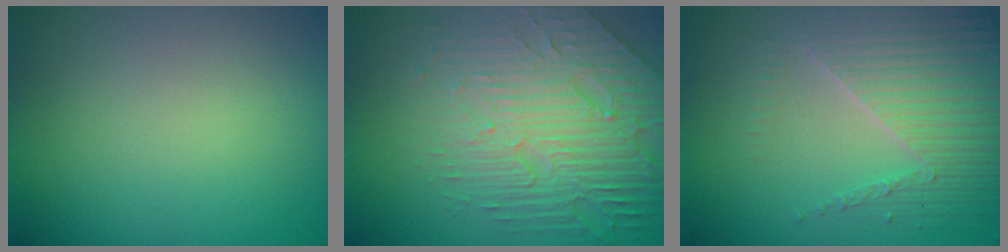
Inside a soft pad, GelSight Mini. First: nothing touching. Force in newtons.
{"total": 6.3, "press": 5.1, "slide": 3.7}
{"total": 4.1, "press": 3.7, "slide": 1.8}